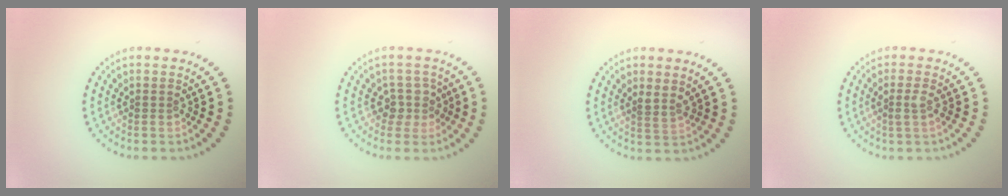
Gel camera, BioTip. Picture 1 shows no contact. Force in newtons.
{"total": 2.1, "press": 1.8, "slide": 1.1}
{"total": 1.5, "press": 1.2, "slide": 0.9}
{"total": 1.1, "press": 1.0, "slide": 0.4}